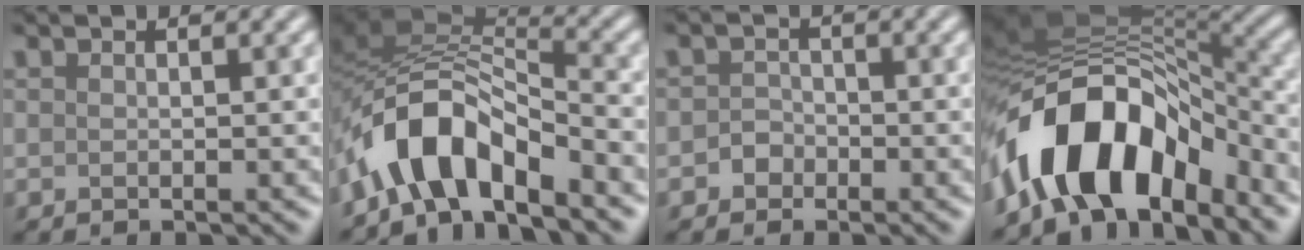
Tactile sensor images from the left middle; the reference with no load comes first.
{"total": 7.3, "force": [-4.5, 2.8, 5.0], "torque": [-0.072, 0.013, -0.094]}
{"total": 1.3, "force": [-0.7, 1.1, 0.1], "torque": [0.002, 0.007, -0.016]}
{"total": 10.9, "force": [-5.7, 5.8, 7.2], "torque": [-0.114, 0.008, -0.096]}